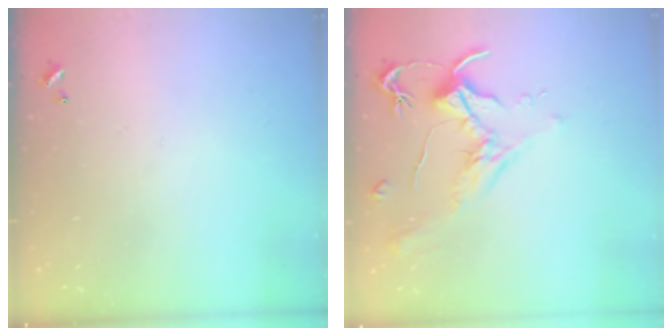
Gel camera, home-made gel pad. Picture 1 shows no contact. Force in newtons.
{"total": 1.9, "press": 1.7, "slide": 0.8}